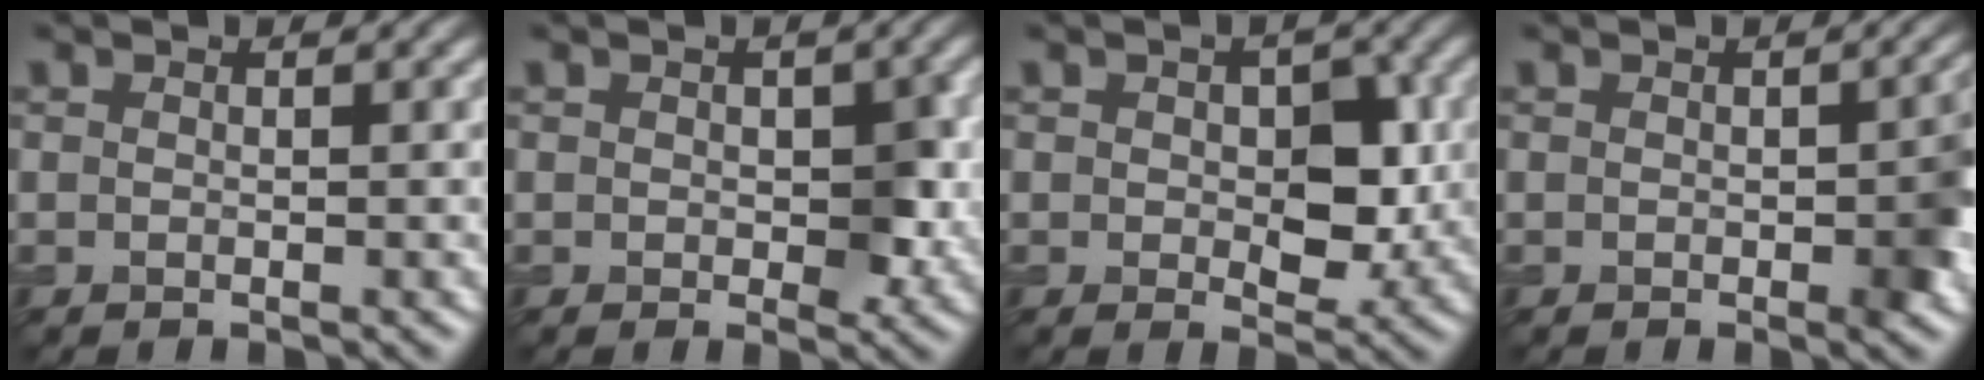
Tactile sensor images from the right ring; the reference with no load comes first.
{"total": 3.4, "force": [0.1, 1.9, 2.7], "torque": [-0.039, -0.003, 0.004]}
{"total": 5.2, "force": [0.1, 3.0, 4.2], "torque": [-0.062, -0.005, 0.007]}
{"total": 3.2, "force": [-0.6, 1.0, 3.0], "torque": [-0.037, -0.001, -0.007]}